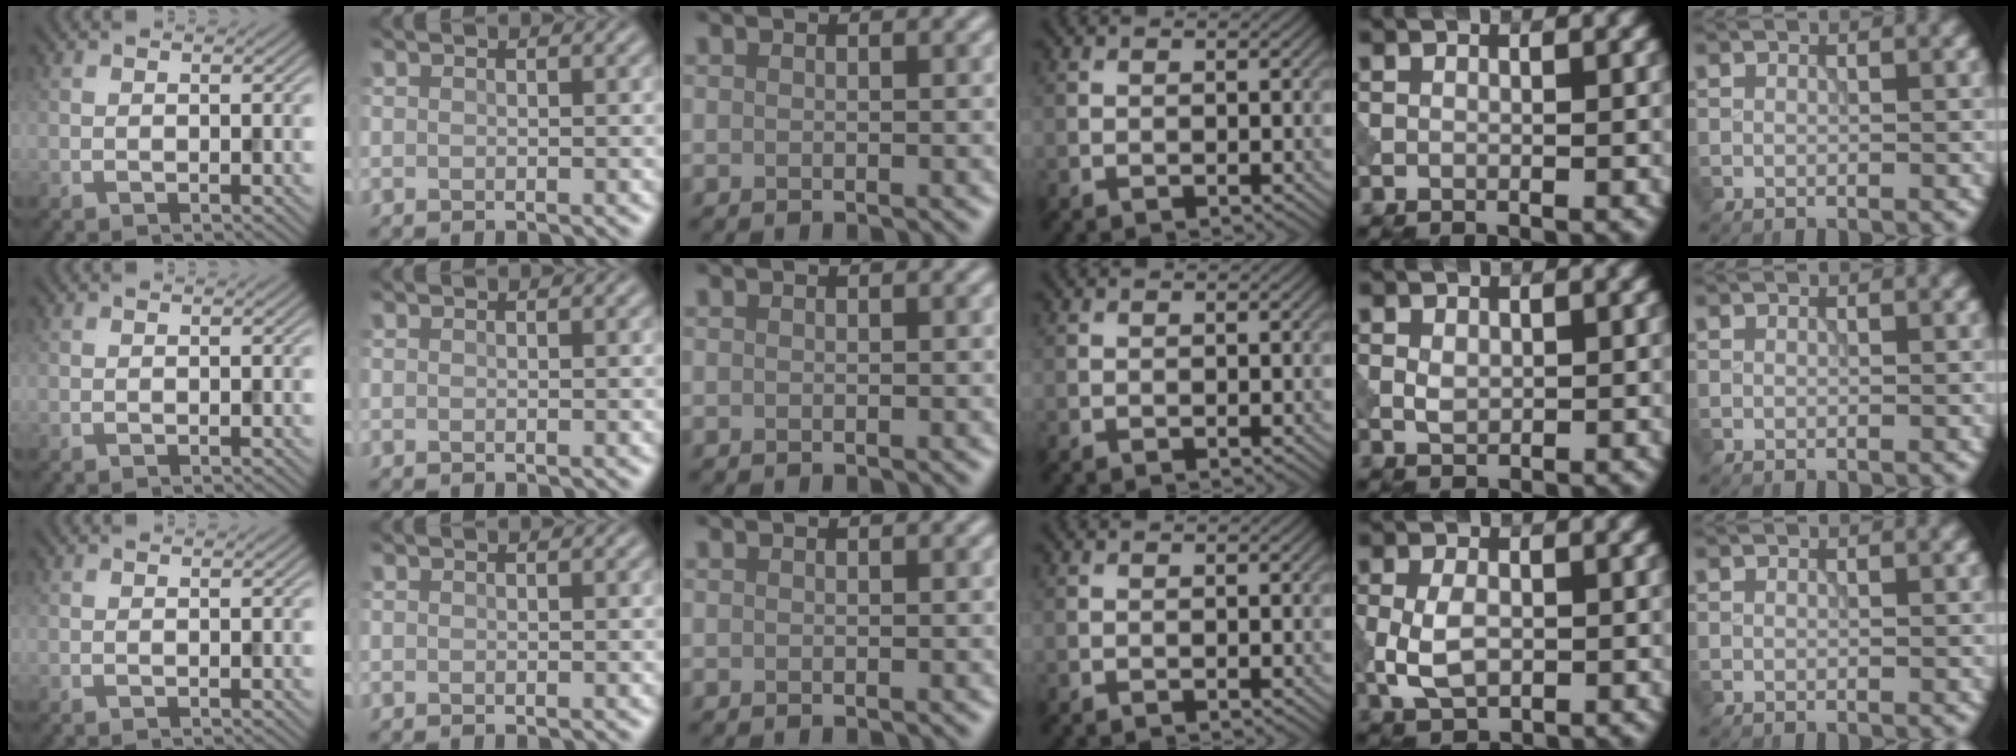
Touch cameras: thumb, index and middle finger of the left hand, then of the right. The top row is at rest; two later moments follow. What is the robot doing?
{"motion": "press", "object": "tv remote"}